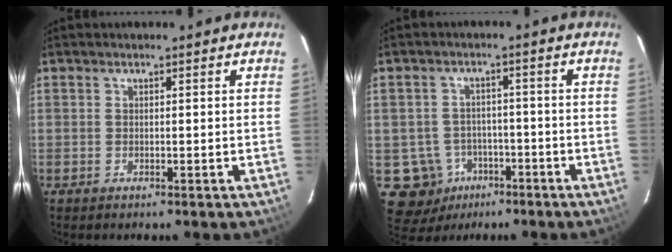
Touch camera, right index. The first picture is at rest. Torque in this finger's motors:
{"motor_torque": [-0.13, -0.17, -0.71, -0.21]}